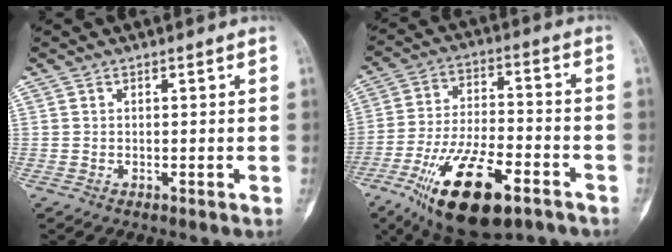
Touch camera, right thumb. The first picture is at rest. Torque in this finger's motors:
{"motor_torque": [0.82, 0.06, 1.82, -0.94, 0.15]}